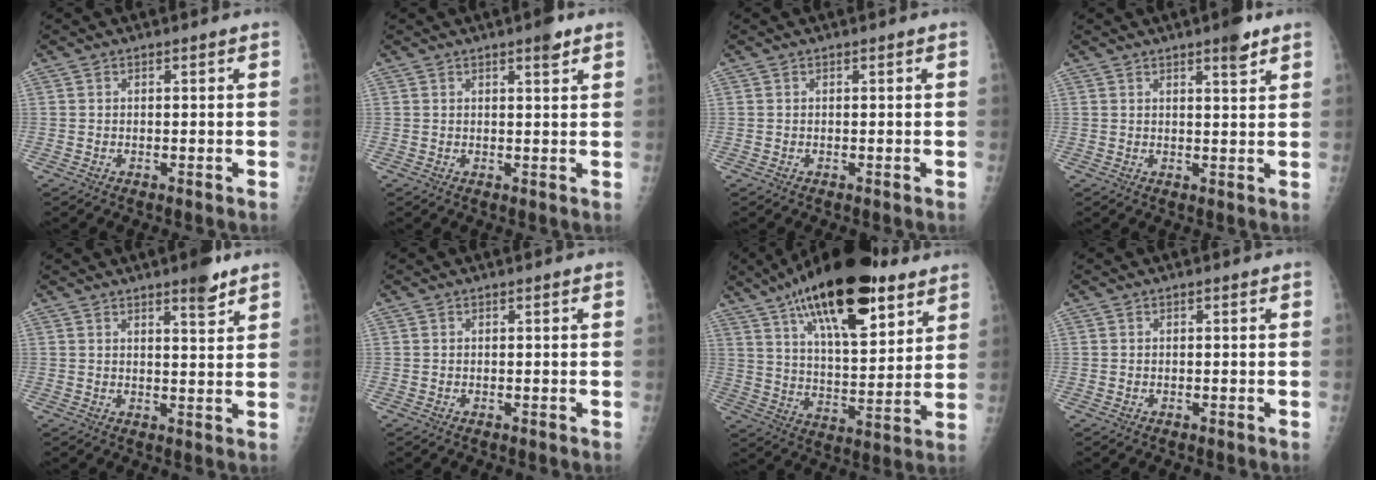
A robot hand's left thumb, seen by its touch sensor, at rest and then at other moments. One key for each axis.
{"total": 2.7, "fx": 1.8, "fy": 0.6, "fz": 1.9, "tx": -0.023, "ty": -0.008, "tz": 0.023}
{"total": 0.0}
{"total": 4.0, "fx": 2.7, "fy": 0.8, "fz": 2.8, "tx": -0.035, "ty": -0.015, "tz": 0.036}
{"total": 4.9, "fx": 3.4, "fy": 1.1, "fz": 3.3, "tx": -0.038, "ty": -0.022, "tz": 0.046}
{"total": 0.0}
{"total": 25.5, "fx": 14.5, "fy": 10.0, "fz": 18.4, "tx": -0.278, "ty": -0.034, "tz": 0.236}
{"total": 0.0}